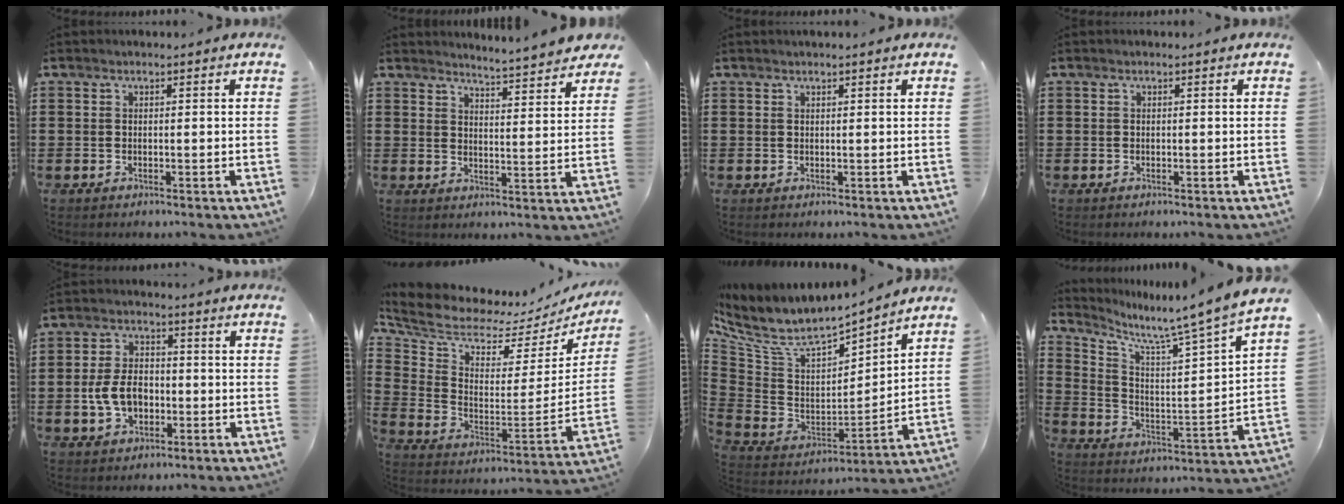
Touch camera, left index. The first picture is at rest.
{"total": 4.0, "force": [3.9, -0.6, 0.5], "torque": [-0.028, -0.028, 0.067]}
{"total": 0.8, "force": [0.6, 0.0, 0.4], "torque": [-0.009, 0.000, 0.012]}
{"total": 0.0}
{"total": 6.5, "force": [-1.4, 4.3, 4.7], "torque": [-0.115, 0.003, -0.031]}
{"total": 4.5, "force": [4.2, 1.3, 0.9], "torque": [-0.051, -0.058, 0.069]}
{"total": 7.2, "force": [5.5, 2.5, 3.9], "torque": [-0.104, -0.050, 0.091]}
{"total": 6.6, "force": [5.8, -0.7, 3.0], "torque": [-0.078, -0.062, 0.084]}